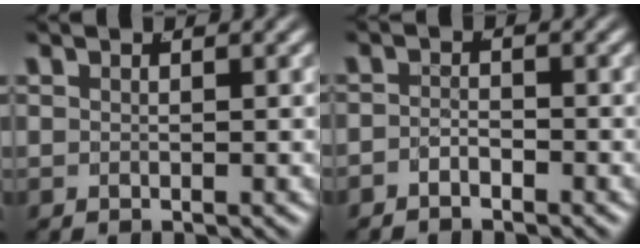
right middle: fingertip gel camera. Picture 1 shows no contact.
{"total": 1.8, "force": [-1.6, 0.7, 0.3], "torque": [-0.009, -0.009, -0.027]}